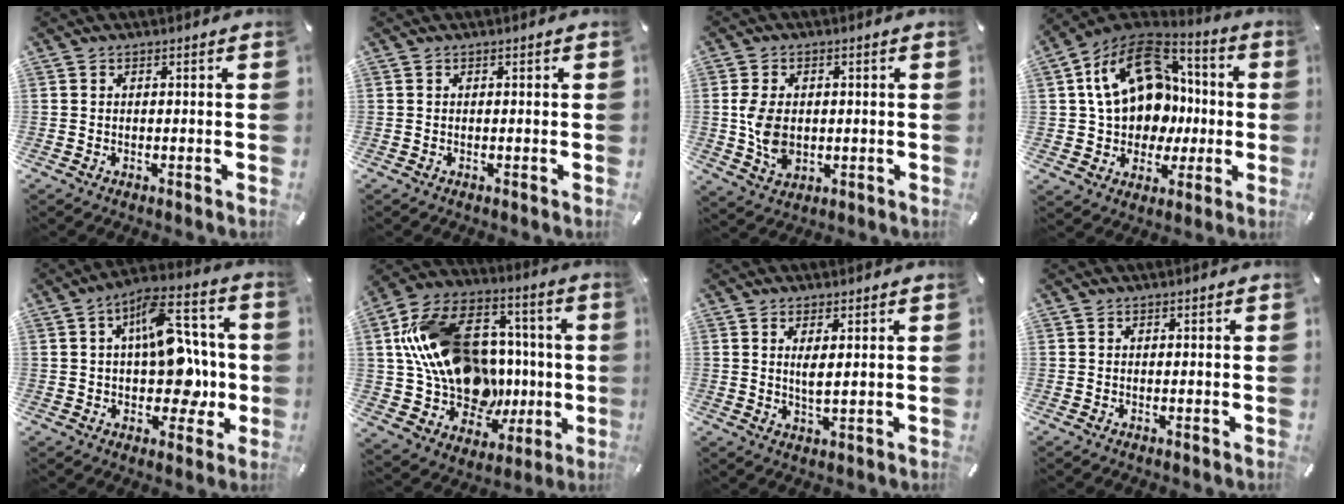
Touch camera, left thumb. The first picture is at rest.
{"total": 0.0}
{"total": 8.1, "force": [0.0, 5.9, 5.5], "torque": [-0.119, -0.006, -0.002]}
{"total": 21.4, "force": [3.0, 16.4, 13.3], "torque": [-0.239, 0.001, 0.060]}
{"total": 15.8, "force": [1.6, 9.9, 12.2], "torque": [-0.157, -0.002, 0.034]}
{"total": 24.1, "force": [1.8, 18.5, 15.3], "torque": [-0.295, -0.019, 0.057]}
{"total": 3.5, "force": [1.2, 0.8, 3.2], "torque": [-0.065, -0.008, 0.017]}
{"total": 0.0}